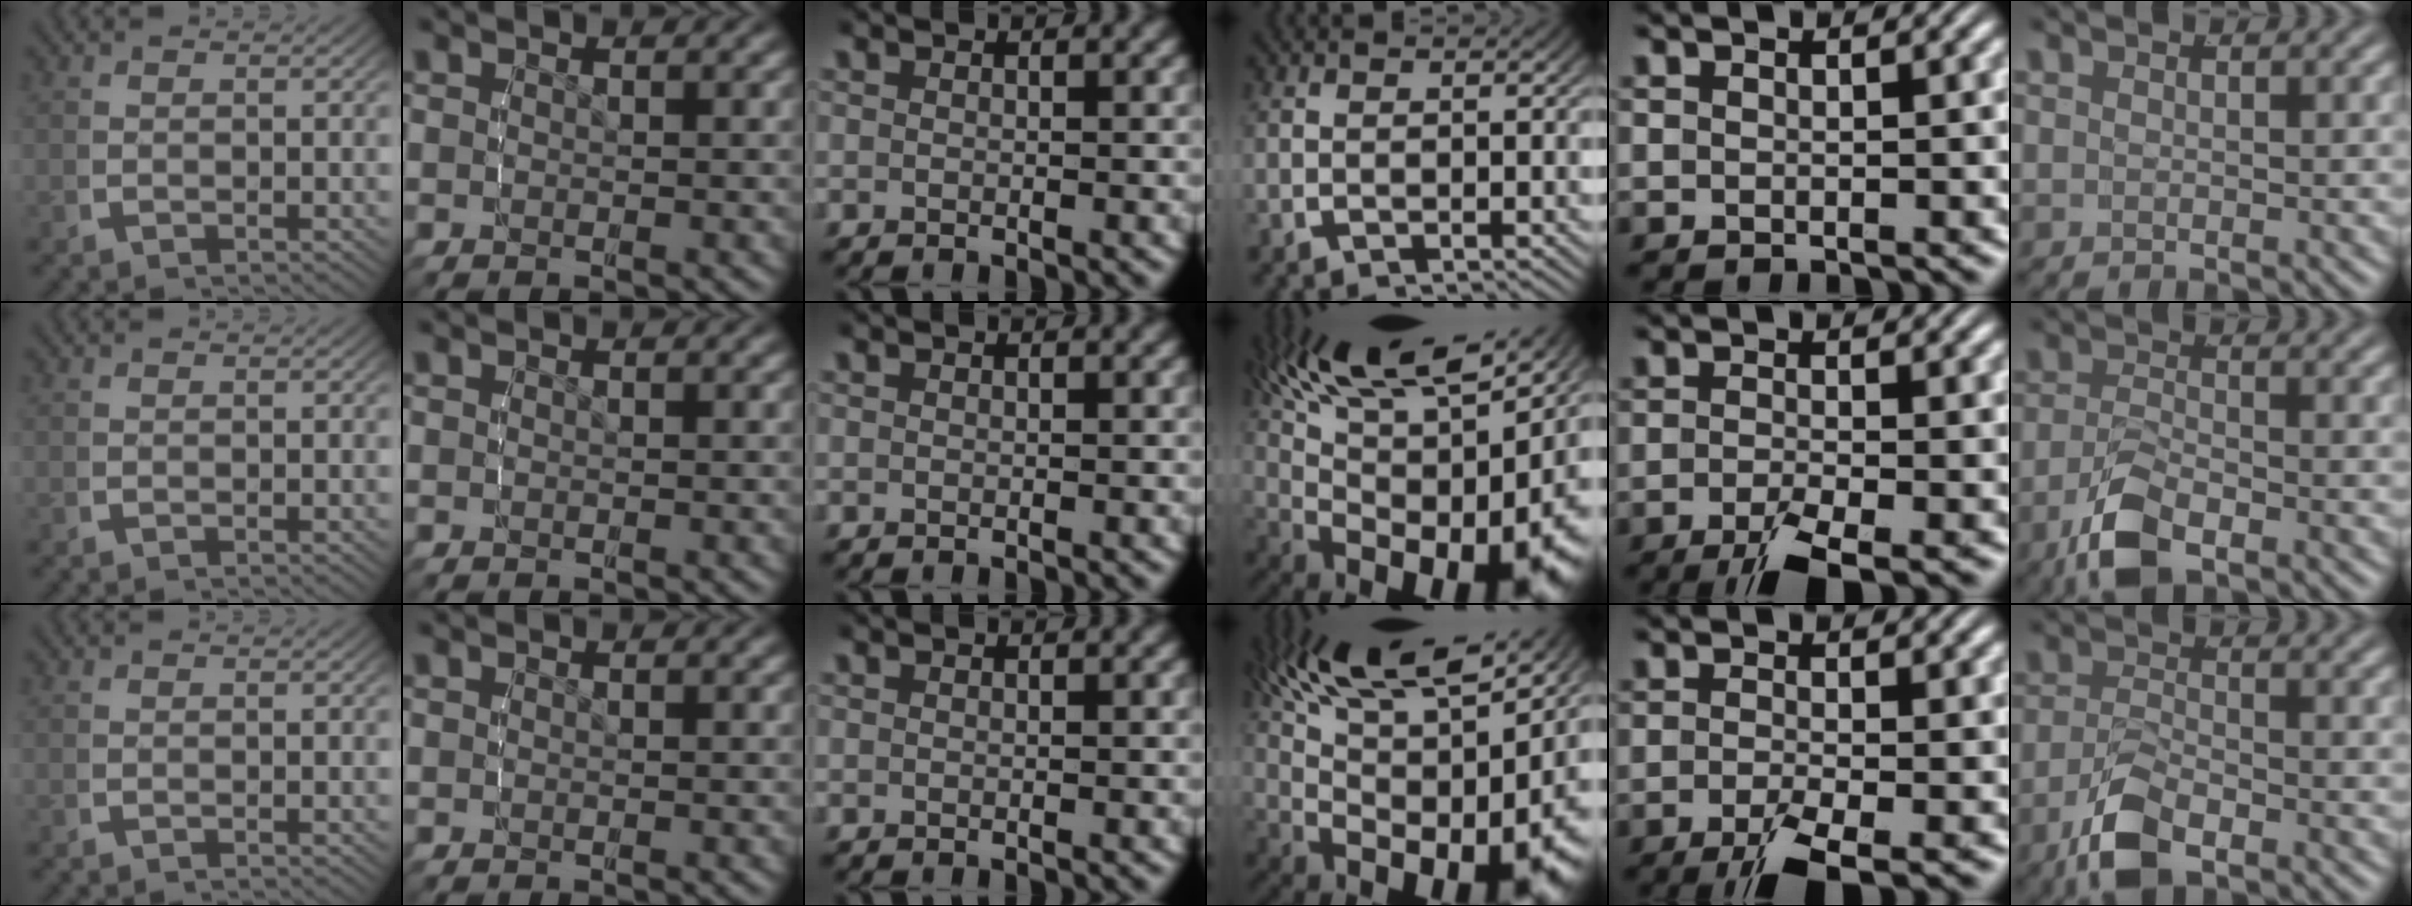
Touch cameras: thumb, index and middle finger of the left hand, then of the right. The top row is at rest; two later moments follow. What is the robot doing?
{"motion": "lift_and_place", "object": "glasses"}